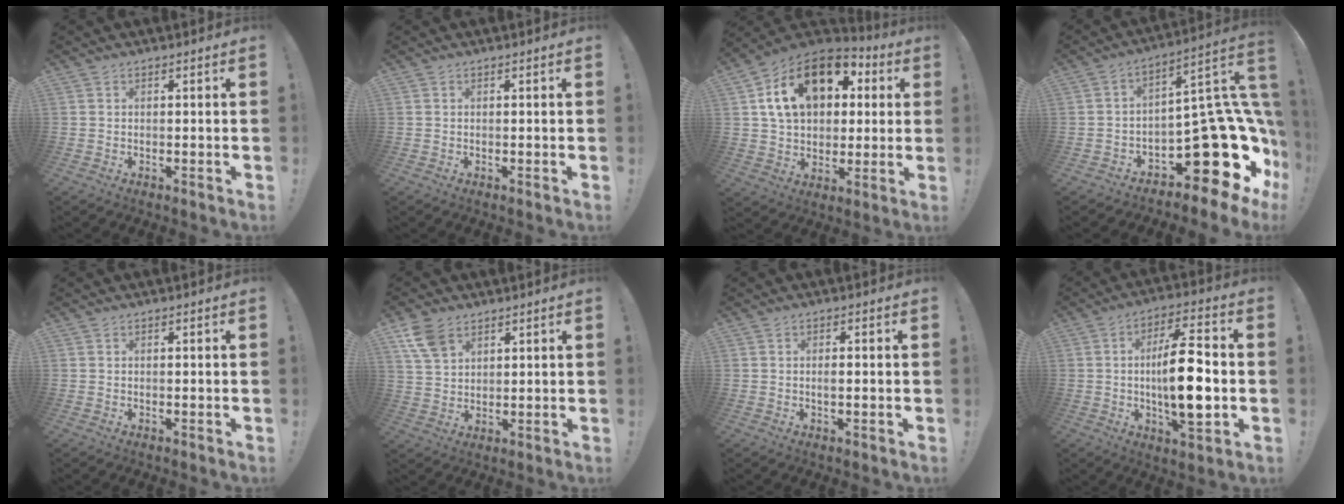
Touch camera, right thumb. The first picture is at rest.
{"total": 0.0}
{"total": 19.8, "force": [7.1, 13.2, 13.0], "torque": [-0.207, -0.012, 0.131]}
{"total": 24.1, "force": [-7.8, 11.2, 19.8], "torque": [-0.252, 0.029, -0.106]}
{"total": 0.0}
{"total": 8.3, "force": [5.0, 5.0, 4.4], "torque": [-0.097, -0.013, 0.099]}
{"total": 1.2, "force": [-0.2, 0.3, 1.2], "torque": [-0.014, -0.002, -0.007]}
{"total": 15.8, "force": [-1.1, 4.9, 15.0], "torque": [-0.252, -0.006, -0.032]}